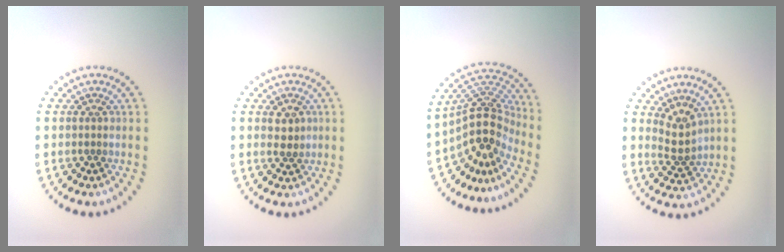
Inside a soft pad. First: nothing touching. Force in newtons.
{"total": 1.9, "press": 1.8, "slide": 0.6}
{"total": 4.9, "press": 3.5, "slide": 3.4}
{"total": 2.4, "press": 1.9, "slide": 1.6}